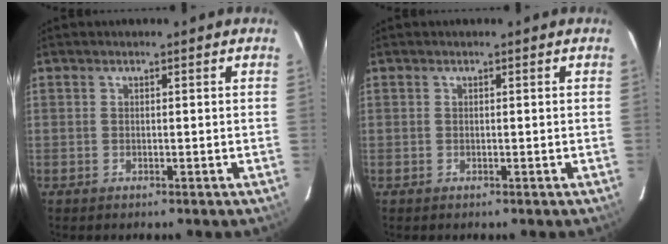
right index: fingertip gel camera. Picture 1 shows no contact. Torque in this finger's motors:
{"motor_torque": [0.00, 0.00, 0.03, 0.00]}